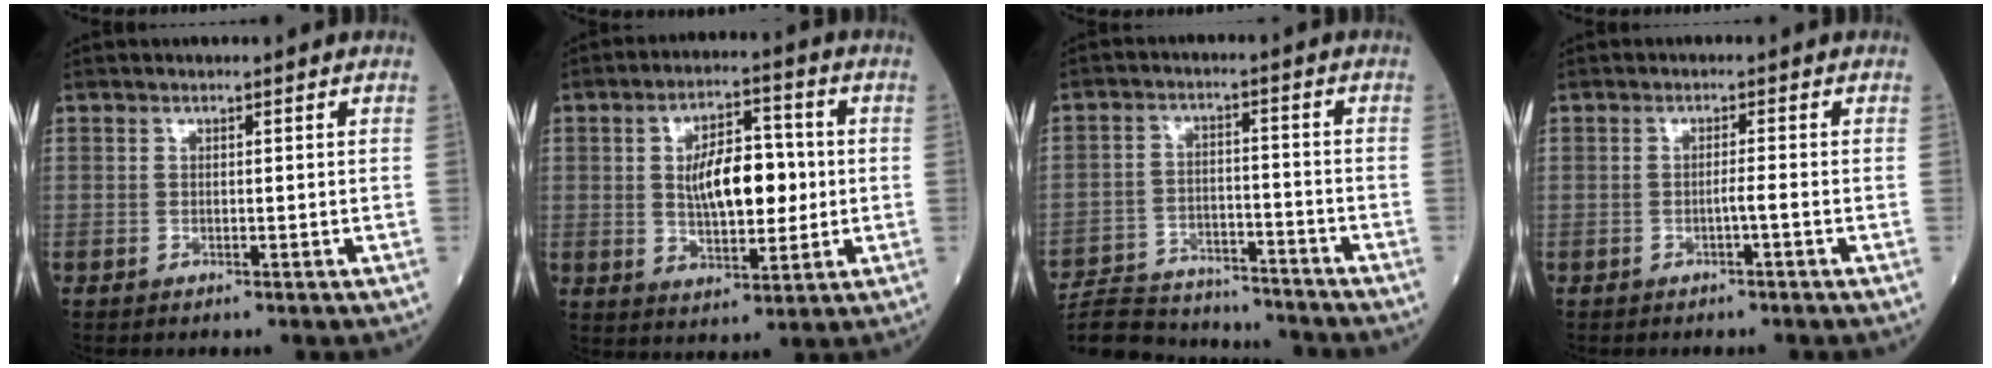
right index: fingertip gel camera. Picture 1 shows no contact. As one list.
[{"total": 10.2, "force": [0.6, 4.4, 9.2], "torque": [-0.159, 0.012, 0.014]}, {"total": 15.7, "force": [-14.8, 3.4, 3.8], "torque": [-0.078, 0.012, -0.222]}, {"total": 1.2, "force": [-0.7, -0.3, 0.9], "torque": [-0.012, 0.003, -0.013]}]